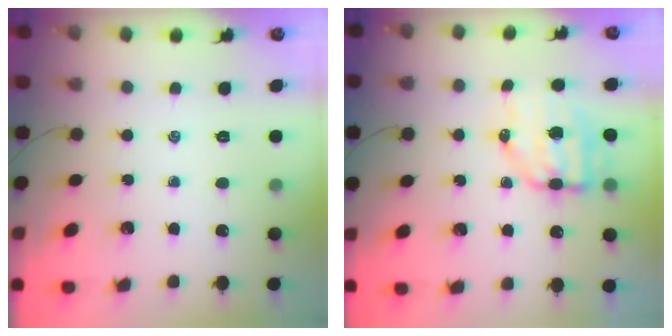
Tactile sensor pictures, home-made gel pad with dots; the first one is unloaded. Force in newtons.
{"total": 7.7, "press": 7.5, "slide": 1.7}